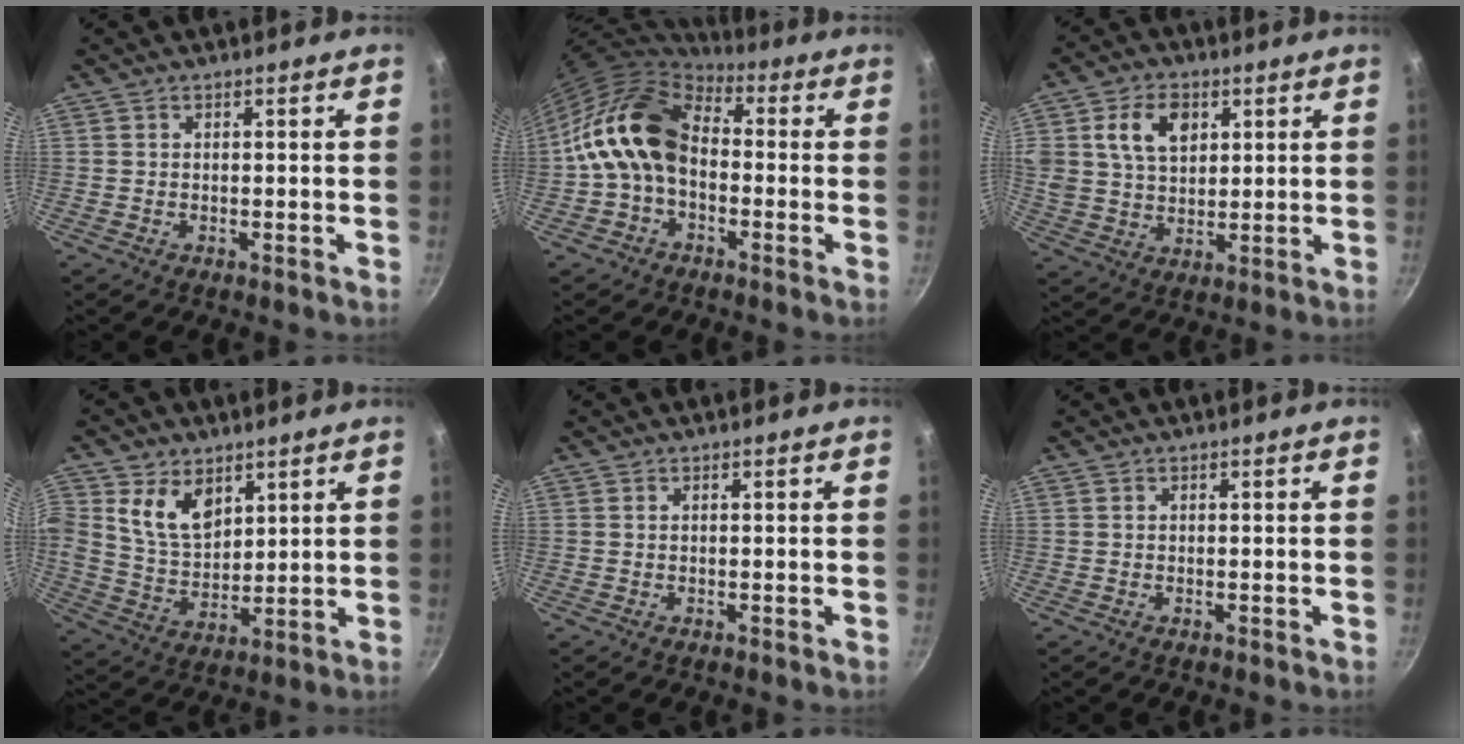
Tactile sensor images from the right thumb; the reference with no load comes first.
{"total": 13.8, "force": [-0.6, 9.7, 9.7], "torque": [-0.145, 0.039, -0.028]}
{"total": 10.7, "force": [3.7, 7.5, 6.6], "torque": [-0.099, -0.006, 0.066]}
{"total": 10.1, "force": [4.5, 6.9, 5.7], "torque": [-0.082, -0.031, 0.092]}
{"total": 0.0}
{"total": 0.0}